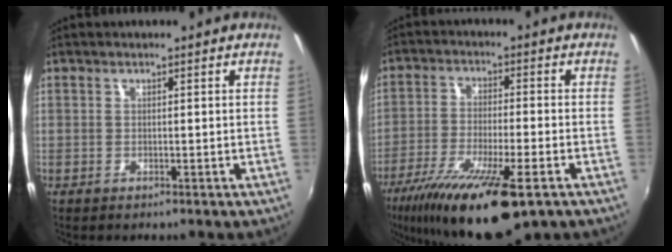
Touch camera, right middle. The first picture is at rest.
{"total": 18.4, "force": [-11.6, 4.0, 13.7], "torque": [-0.265, -0.061, -0.197]}